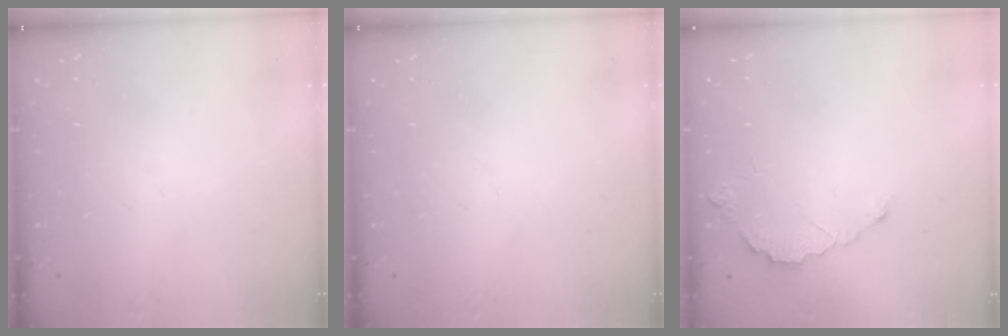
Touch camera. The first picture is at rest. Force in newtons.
{"total": 0.0}
{"total": 3.8, "press": 3.8, "slide": 0.3}